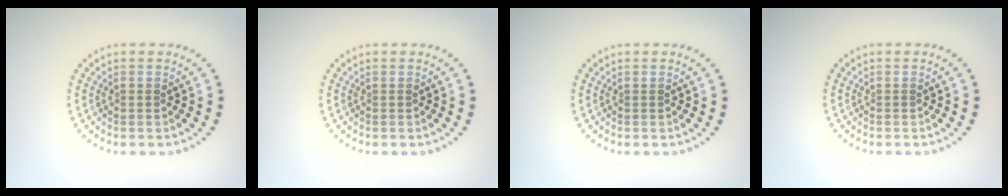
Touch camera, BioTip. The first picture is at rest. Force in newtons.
{"total": 0.0}
{"total": 0.0}
{"total": 0.0}